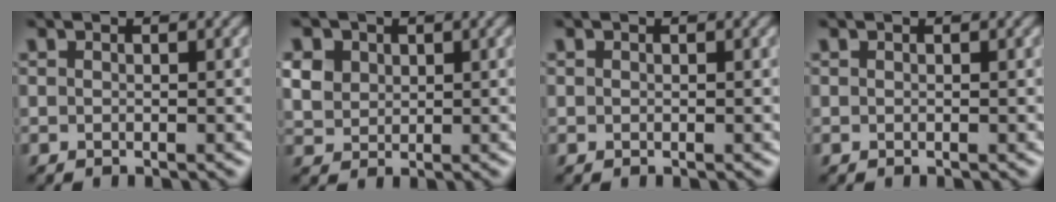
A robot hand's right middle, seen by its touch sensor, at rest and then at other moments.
{"total": 5.4, "force": [2.4, 4.2, 2.5], "torque": [-0.084, 0.017, 0.041]}
{"total": 0.0}
{"total": 0.0}